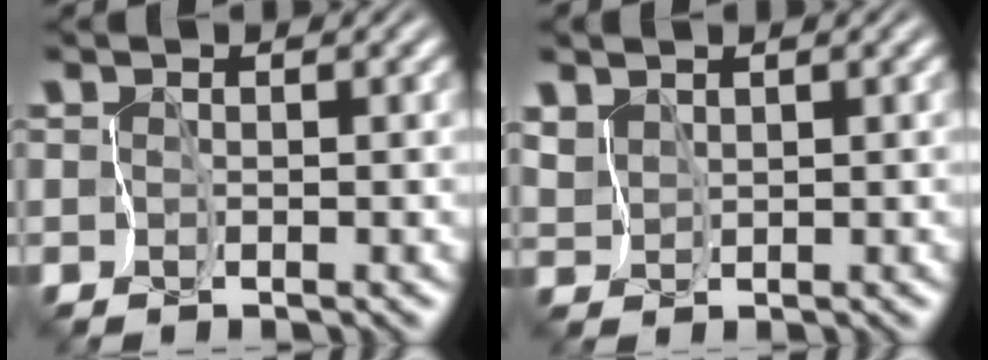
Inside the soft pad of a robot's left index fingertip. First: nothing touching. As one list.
[{"total": 1.4, "force": [1.4, 0.3, -0.1], "torque": [-0.006, 0.002, 0.032]}]